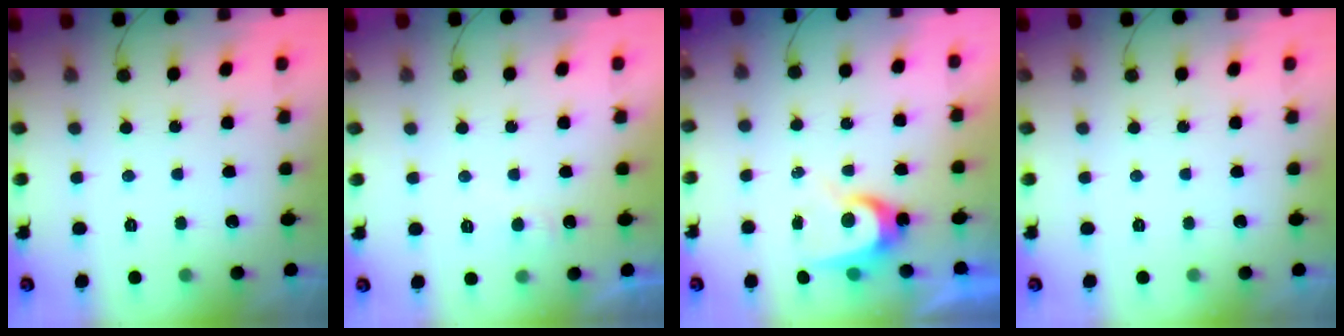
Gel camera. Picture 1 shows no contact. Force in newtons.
{"total": 4.5, "press": 4.4, "slide": 0.5}
{"total": 7.3, "press": 7.2, "slide": 0.3}
{"total": 0.0}